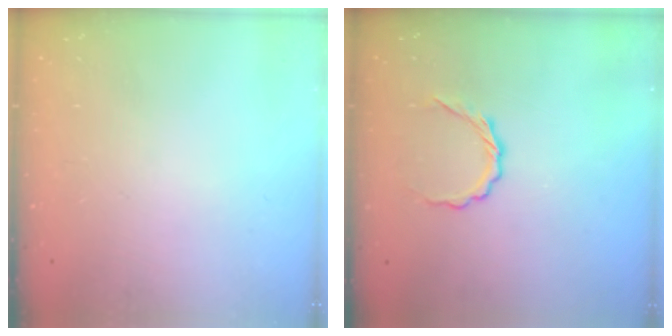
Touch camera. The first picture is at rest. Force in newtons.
{"total": 4.3, "press": 4.1, "slide": 1.1}